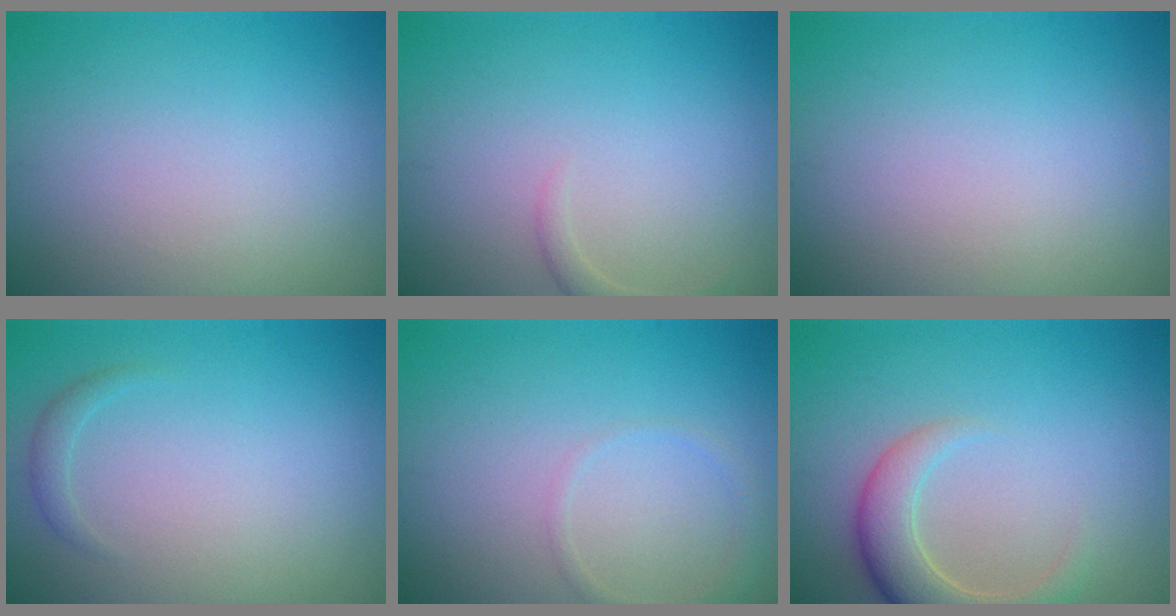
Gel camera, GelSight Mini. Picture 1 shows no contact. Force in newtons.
{"total": 1.2, "press": 1.2, "slide": 0.1}
{"total": 0.0}
{"total": 0.9, "press": 0.9, "slide": 0.0}
{"total": 1.4, "press": 1.4, "slide": 0.1}
{"total": 4.6, "press": 4.6, "slide": 0.4}